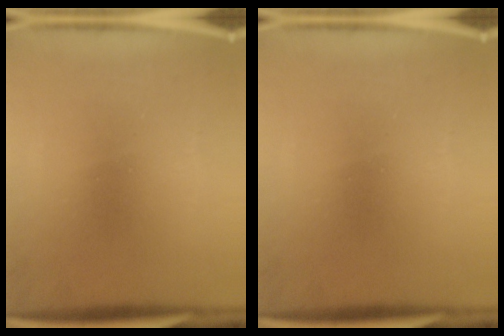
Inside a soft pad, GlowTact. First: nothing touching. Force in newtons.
{"total": 0.0}